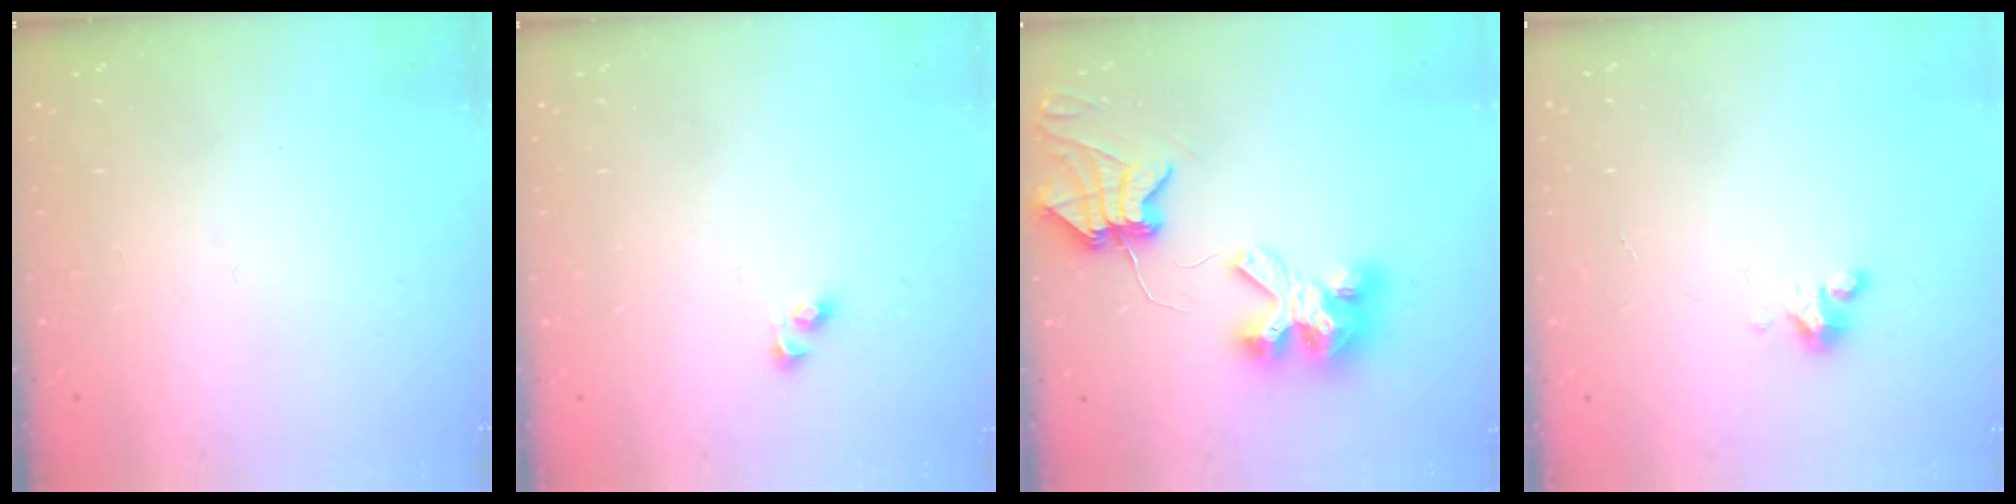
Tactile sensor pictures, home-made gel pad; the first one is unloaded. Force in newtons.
{"total": 2.5, "press": 2.5, "slide": 0.3}
{"total": 8.5, "press": 8.5, "slide": 0.9}
{"total": 2.5, "press": 2.5, "slide": 0.2}